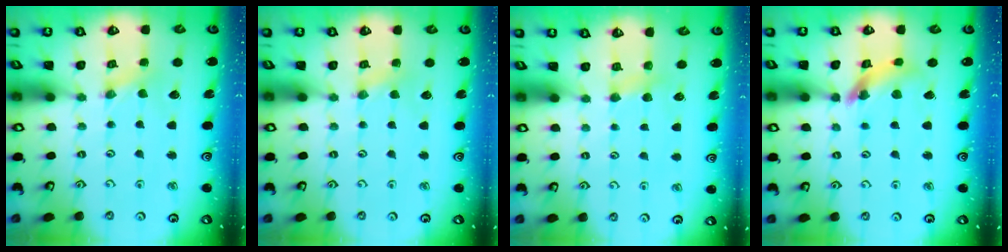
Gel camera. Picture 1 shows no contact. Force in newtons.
{"total": 2.4, "press": 2.3, "slide": 0.5}
{"total": 4.1, "press": 4.1, "slide": 0.5}
{"total": 9.9, "press": 9.9, "slide": 1.0}